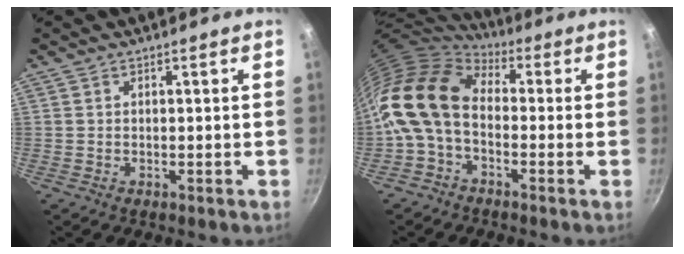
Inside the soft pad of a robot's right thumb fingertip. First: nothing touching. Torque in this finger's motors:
{"motor_torque": [2.25, 2.75, 1.66, -1.11, 0.26]}